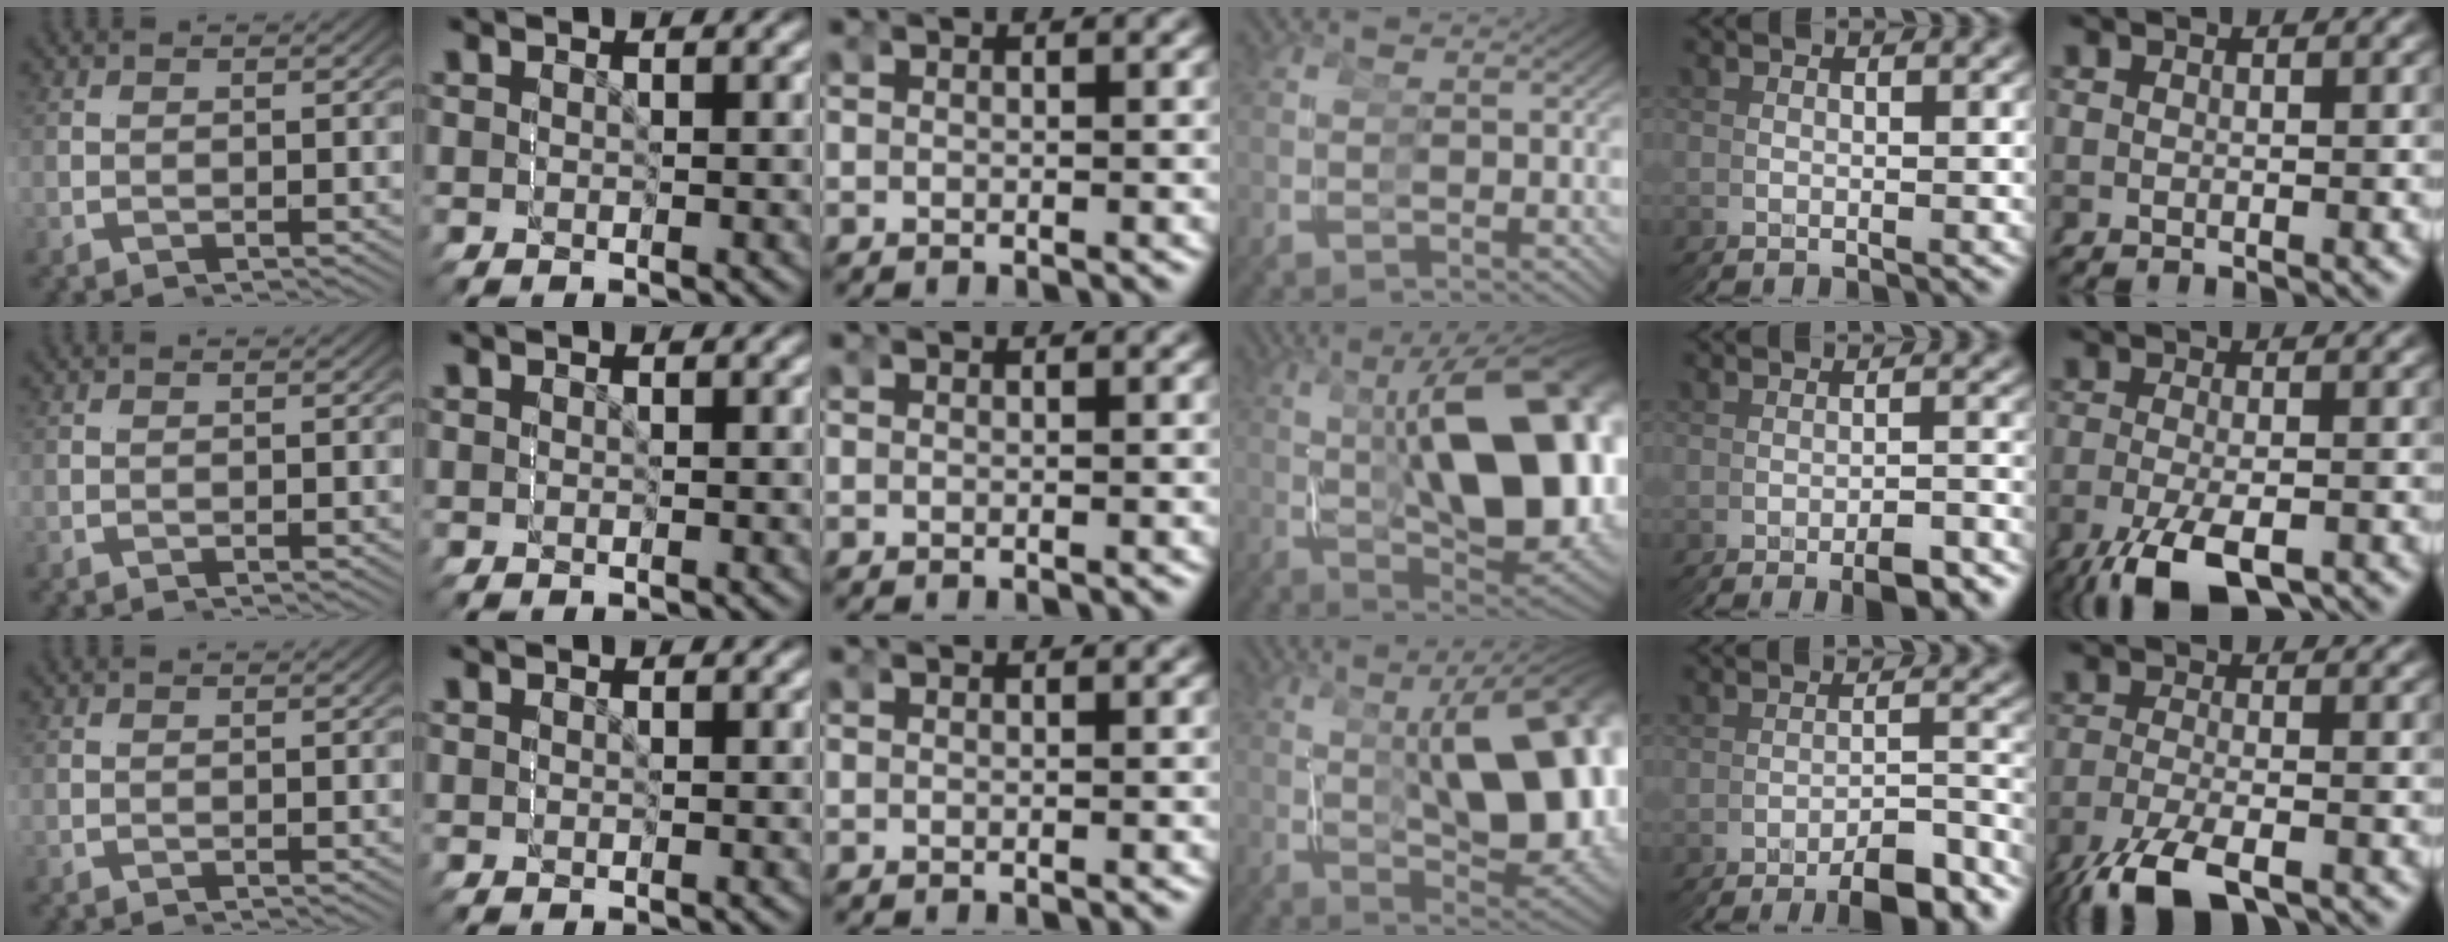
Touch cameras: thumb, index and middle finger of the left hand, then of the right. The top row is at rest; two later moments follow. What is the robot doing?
{"motion": "grasp_and_lifting", "object": "screwdriver"}